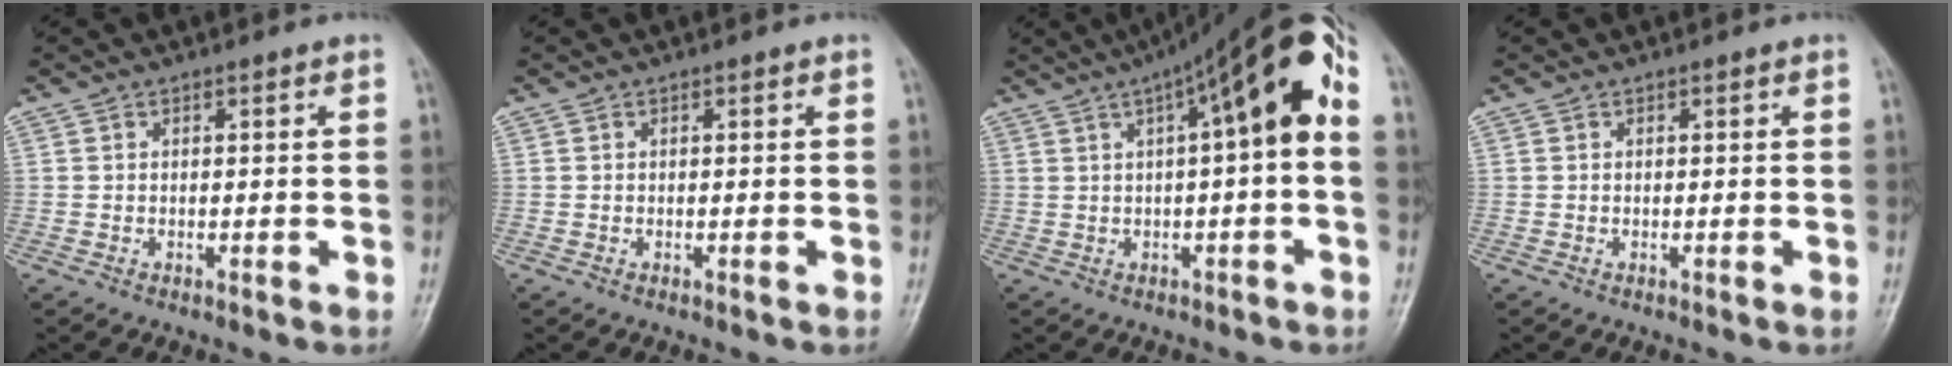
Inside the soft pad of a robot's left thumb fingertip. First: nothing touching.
{"total": 0.0}
{"total": 15.7, "force": [3.4, 3.7, 14.8], "torque": [-0.215, 0.044, 0.041]}
{"total": 0.0}